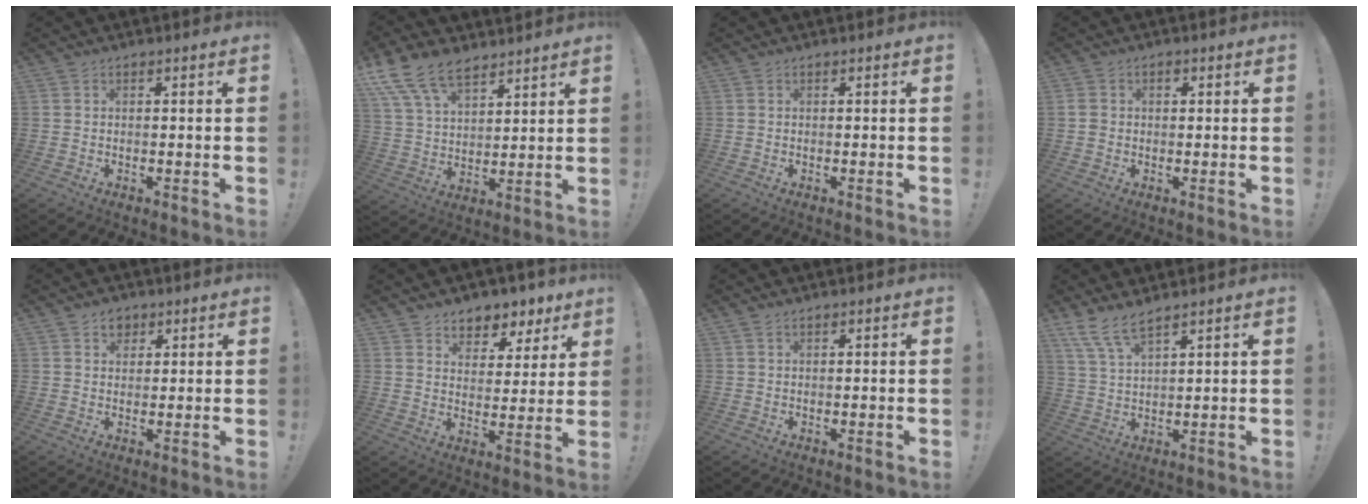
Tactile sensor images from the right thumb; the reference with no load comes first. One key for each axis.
{"total": 13.2, "fx": 10.0, "fy": 6.2, "fz": 6.2, "tx": -0.126, "ty": -0.054, "tz": 0.190}
{"total": 0.0}
{"total": 2.6, "fx": -0.2, "fy": 2.2, "fz": 1.3, "tx": -0.018, "ty": 0.007, "tz": -0.003}
{"total": 3.8, "fx": 2.1, "fy": 2.9, "fz": 1.0, "tx": -0.001, "ty": -0.010, "tz": 0.035}
{"total": 6.9, "fx": 5.0, "fy": 4.7, "fz": 0.9, "tx": 0.005, "ty": -0.050, "tz": 0.092}
{"total": 0.7, "fx": 0.5, "fy": 0.2, "fz": 0.4, "tx": 0.001, "ty": -0.003, "tz": 0.009}
{"total": 7.2, "fx": 5.6, "fy": 1.4, "fz": 4.2, "tx": -0.091, "ty": -0.023, "tz": 0.107}